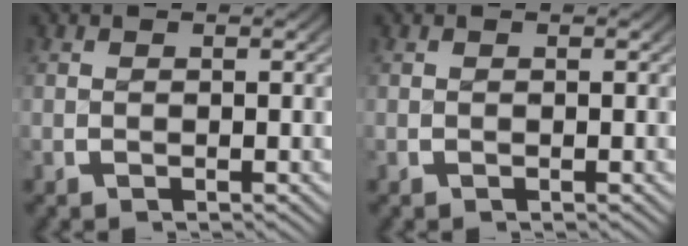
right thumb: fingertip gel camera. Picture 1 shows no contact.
{"total": 0.0}